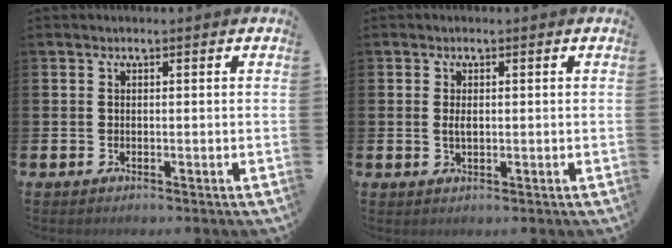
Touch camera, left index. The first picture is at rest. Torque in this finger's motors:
{"motor_torque": [0.37, 0.27, 0.01, 0.06]}